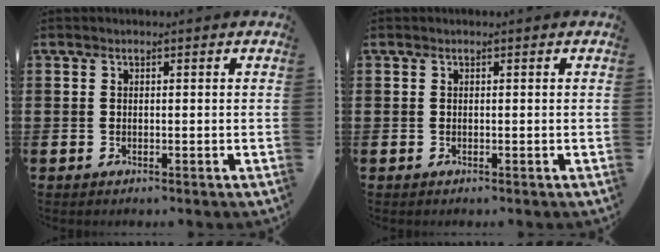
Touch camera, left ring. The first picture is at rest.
{"total": 0.0}